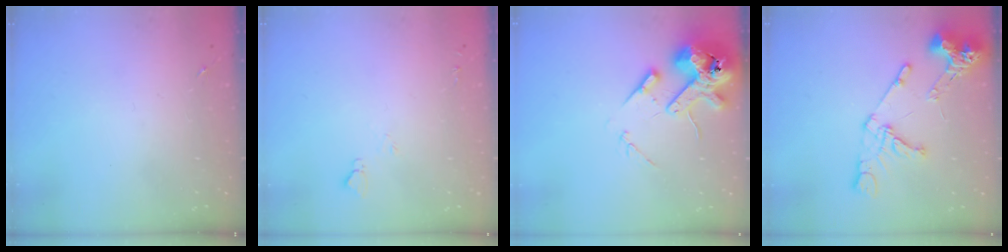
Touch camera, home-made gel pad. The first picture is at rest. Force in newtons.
{"total": 4.9, "press": 4.9, "slide": 0.6}
{"total": 14.6, "press": 14.4, "slide": 2.5}
{"total": 15.7, "press": 15.5, "slide": 1.9}